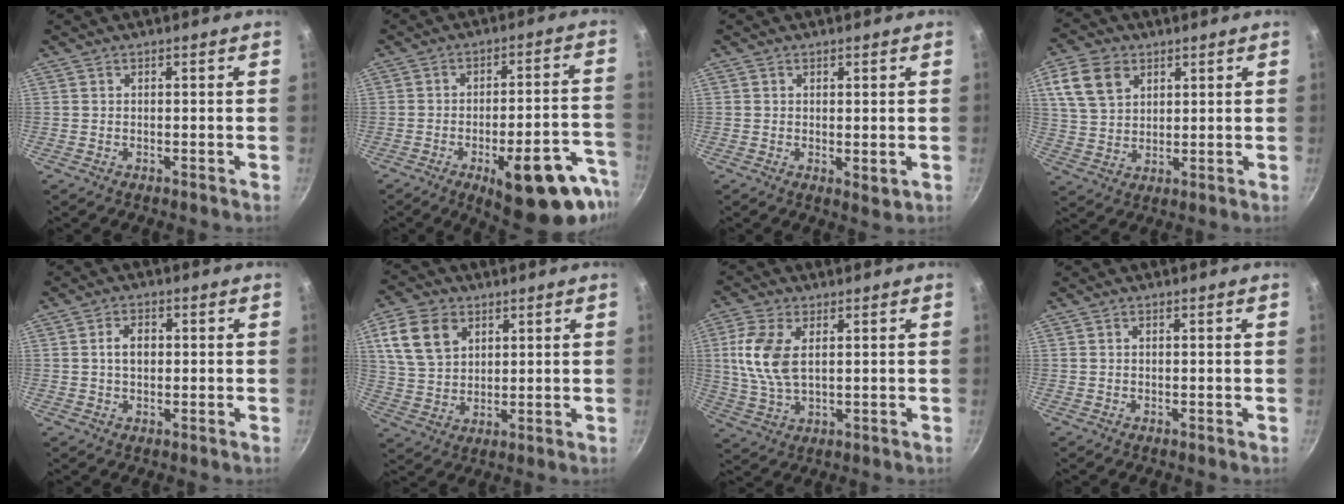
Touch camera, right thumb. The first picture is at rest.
{"total": 19.3, "force": [-9.5, 6.8, 15.4], "torque": [-0.148, 0.040, -0.121]}
{"total": 2.4, "force": [0.5, 1.3, 1.9], "torque": [-0.027, -0.009, 0.008]}
{"total": 9.9, "force": [4.4, 6.9, 5.6], "torque": [-0.093, -0.001, 0.086]}
{"total": 3.7, "force": [0.3, 2.5, 2.7], "torque": [-0.033, 0.009, 0.004]}
{"total": 11.1, "force": [4.5, 7.8, 6.4], "torque": [-0.106, -0.004, 0.089]}
{"total": 9.8, "force": [2.1, 5.3, 8.0], "torque": [-0.168, -0.002, 0.044]}
{"total": 0.0}